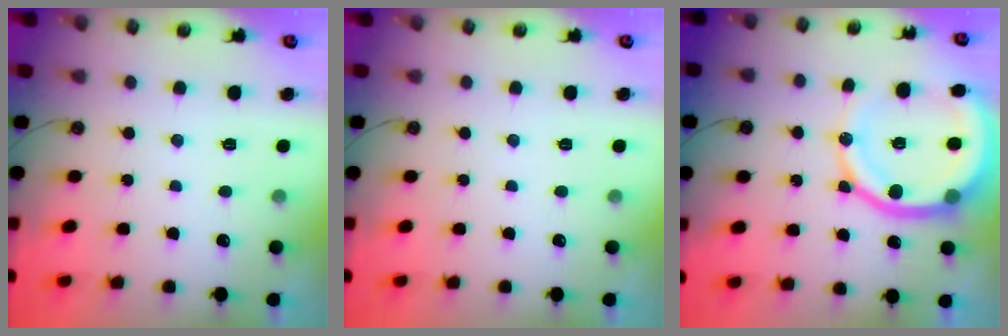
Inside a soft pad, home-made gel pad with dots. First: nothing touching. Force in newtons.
{"total": 0.0}
{"total": 17.0, "press": 16.9, "slide": 1.7}